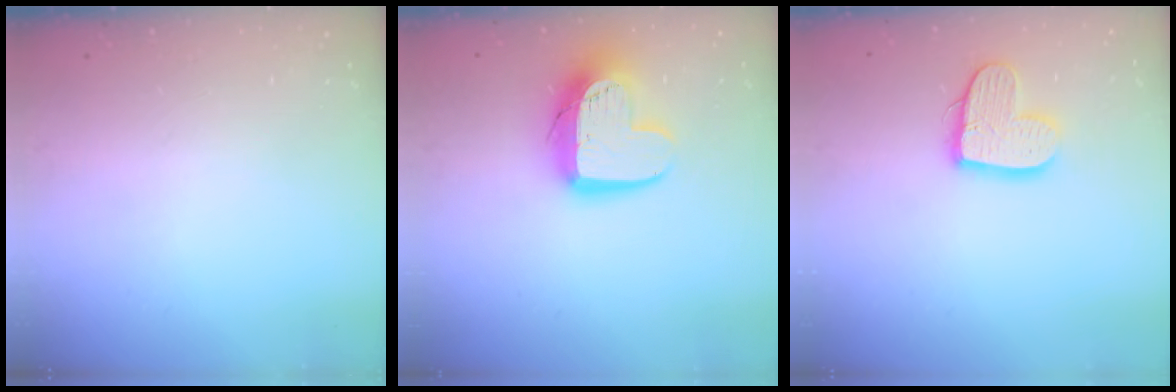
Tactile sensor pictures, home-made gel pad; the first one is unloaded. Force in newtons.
{"total": 13.9, "press": 13.9, "slide": 1.0}
{"total": 12.6, "press": 12.6, "slide": 0.8}